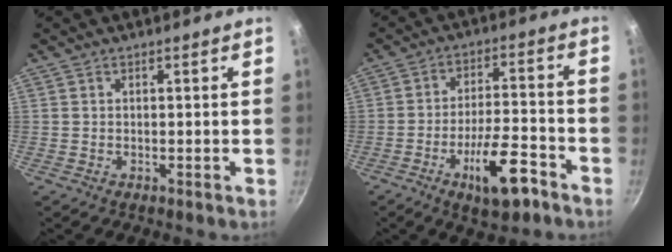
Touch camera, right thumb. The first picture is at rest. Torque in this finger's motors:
{"motor_torque": [1.86, 1.21, 1.29, -0.85, 0.43]}